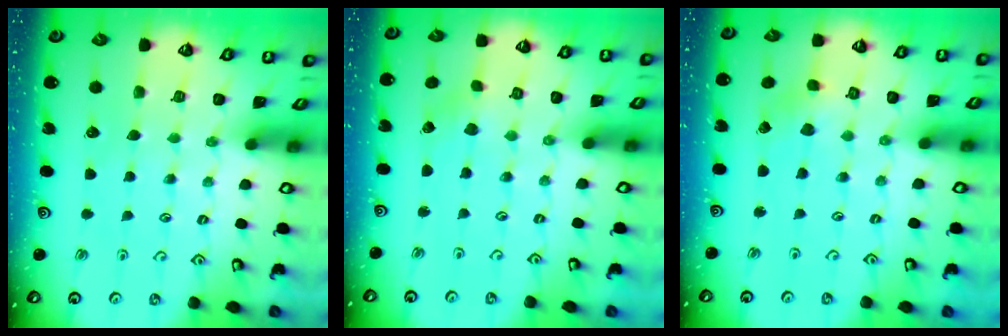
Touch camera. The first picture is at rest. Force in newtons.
{"total": 0.5, "press": 0.5, "slide": 0.0}
{"total": 1.9, "press": 1.9, "slide": 0.1}